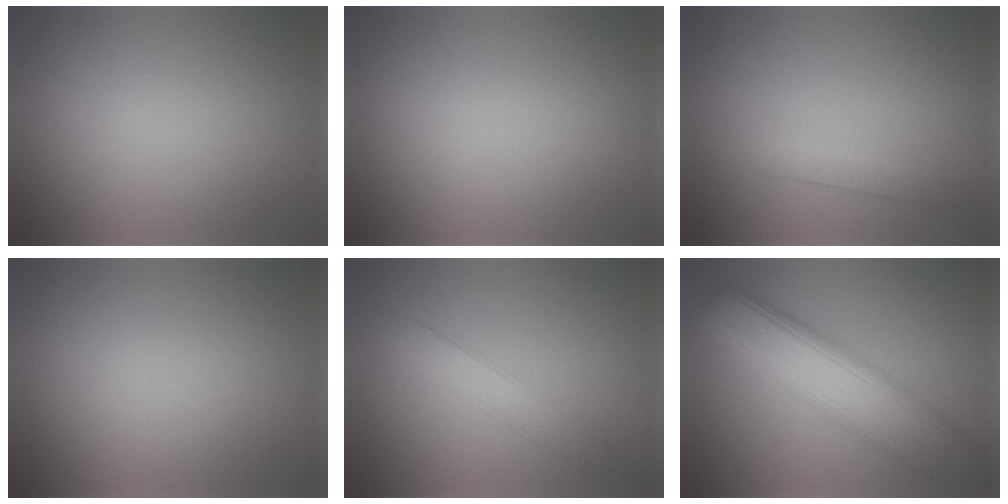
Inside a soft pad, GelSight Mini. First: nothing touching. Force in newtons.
{"total": 0.0}
{"total": 1.6, "press": 1.6, "slide": 0.0}
{"total": 0.0}
{"total": 2.6, "press": 2.6, "slide": 0.1}
{"total": 9.8, "press": 9.7, "slide": 0.5}